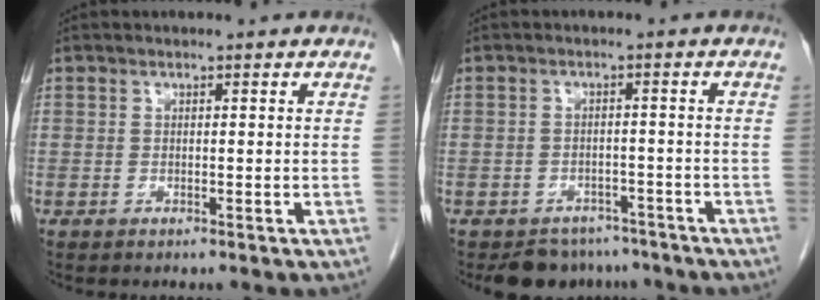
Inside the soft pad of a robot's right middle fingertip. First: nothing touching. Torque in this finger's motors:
{"motor_torque": [0.04, -0.03, 0.01, 0.01]}